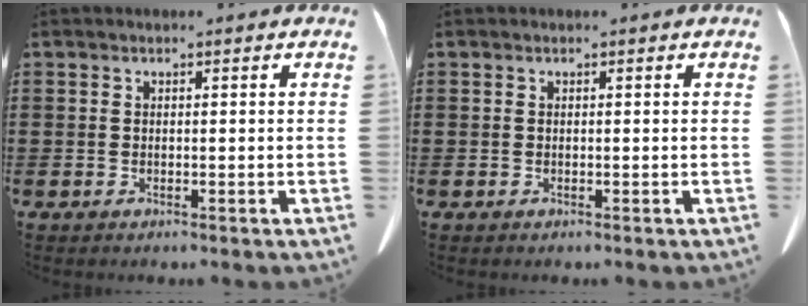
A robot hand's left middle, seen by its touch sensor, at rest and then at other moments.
{"total": 0.0}